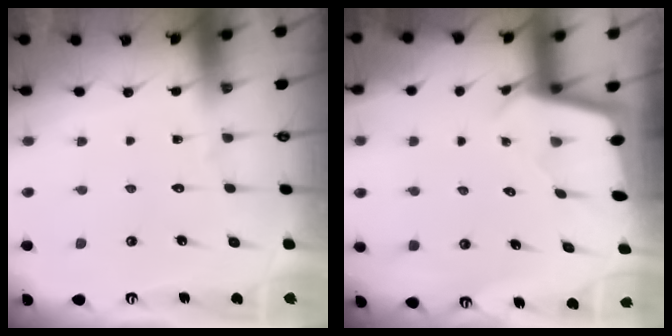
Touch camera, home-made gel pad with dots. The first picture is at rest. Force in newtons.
{"total": 2.4, "press": 2.4, "slide": 0.1}